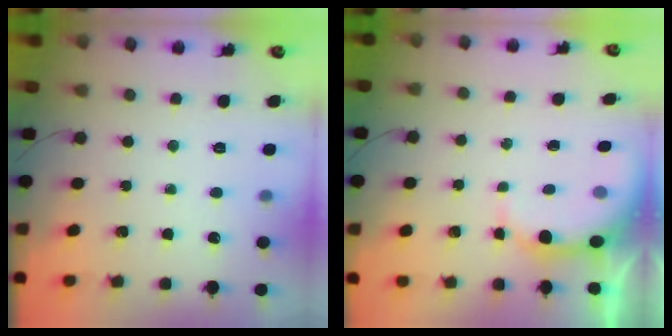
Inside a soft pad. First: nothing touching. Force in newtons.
{"total": 4.0, "press": 3.9, "slide": 0.7}